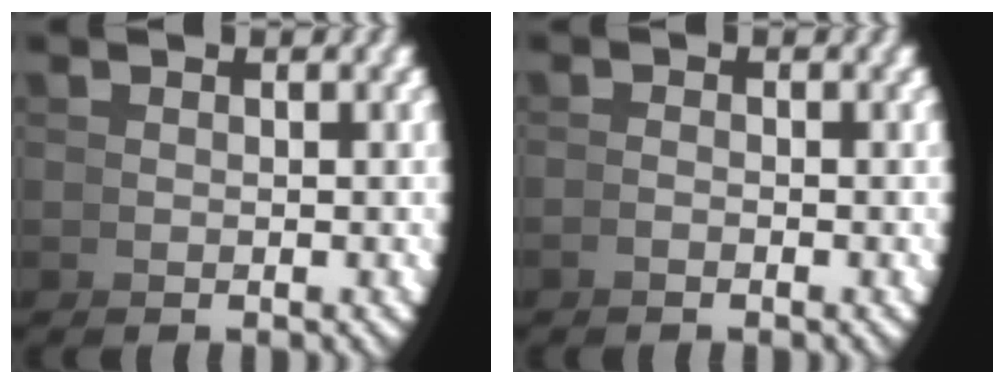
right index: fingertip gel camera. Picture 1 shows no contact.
{"total": 1.5, "force": [-0.6, -1.3, -0.1], "torque": [0.006, 0.004, -0.014]}